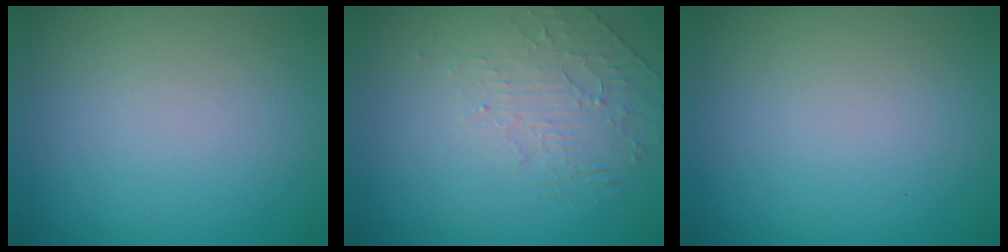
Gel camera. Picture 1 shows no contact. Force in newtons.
{"total": 2.1, "press": 1.2, "slide": 1.7}
{"total": 0.0}